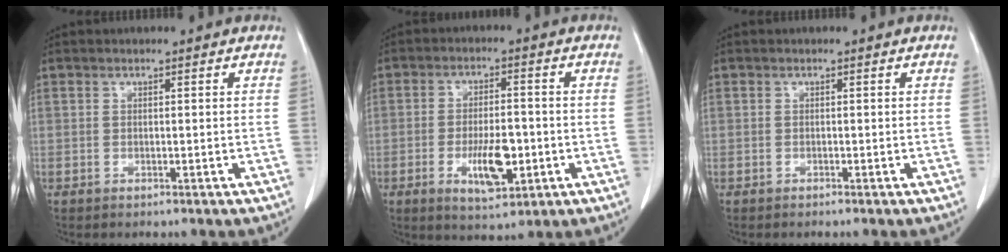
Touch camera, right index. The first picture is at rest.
{"total": 7.9, "force": [-2.3, 2.9, 7.0], "torque": [-0.123, -0.005, -0.032]}
{"total": 0.0}